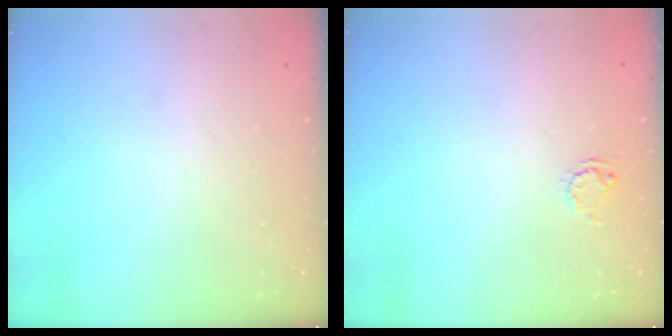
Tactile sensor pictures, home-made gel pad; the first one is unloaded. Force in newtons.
{"total": 4.1, "press": 4.1, "slide": 0.2}